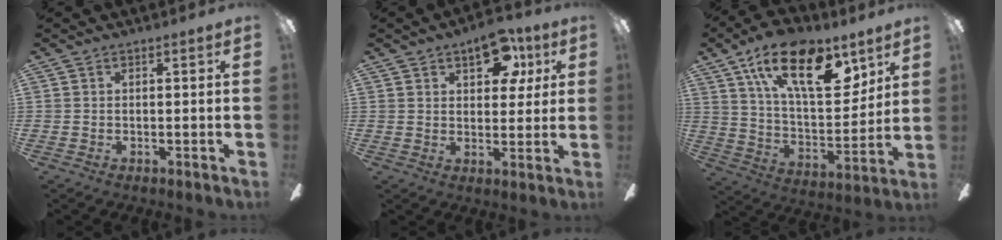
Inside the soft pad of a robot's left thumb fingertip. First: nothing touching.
{"total": 11.0, "force": [5.6, 6.1, 7.3], "torque": [-0.078, -0.016, 0.092]}
{"total": 24.0, "force": [12.9, 11.2, 16.8], "torque": [-0.261, -0.052, 0.223]}